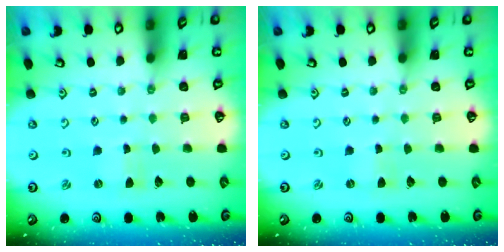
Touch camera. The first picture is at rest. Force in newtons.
{"total": 0.0}